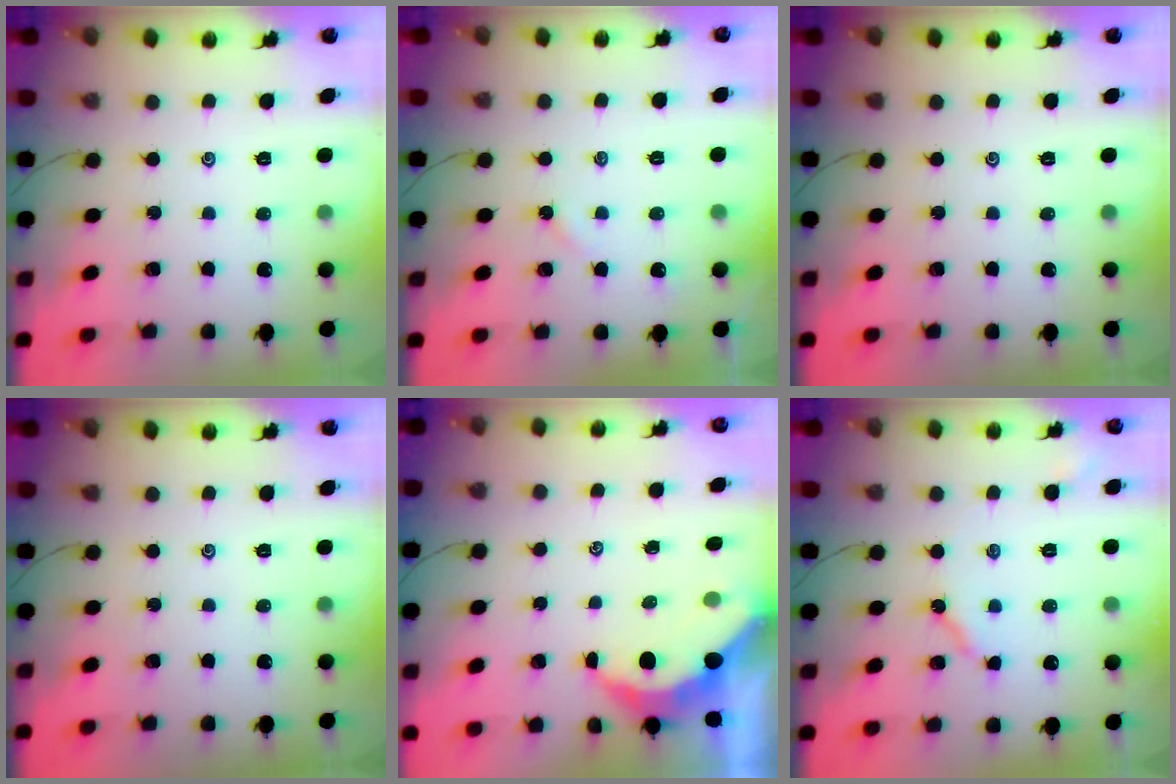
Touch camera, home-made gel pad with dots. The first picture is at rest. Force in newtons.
{"total": 2.7, "press": 2.7, "slide": 0.5}
{"total": 0.0}
{"total": 0.0}
{"total": 5.8, "press": 5.7, "slide": 0.8}
{"total": 5.5, "press": 5.5, "slide": 0.2}